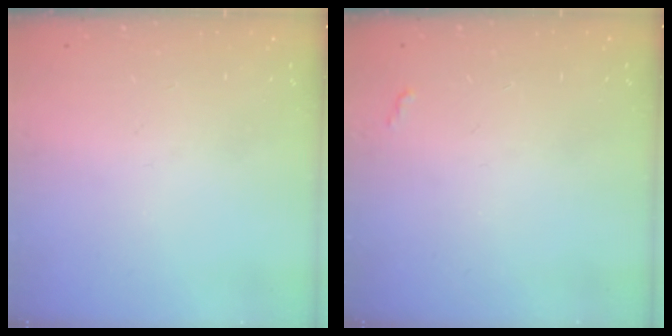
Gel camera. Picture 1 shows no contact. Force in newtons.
{"total": 2.8, "press": 2.8, "slide": 0.4}